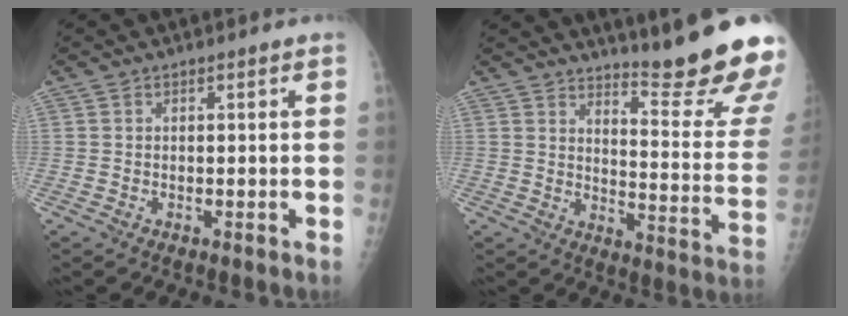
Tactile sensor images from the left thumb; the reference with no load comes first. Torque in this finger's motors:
{"motor_torque": [1.99, 0.03, 1.49, -1.27, 0.22]}